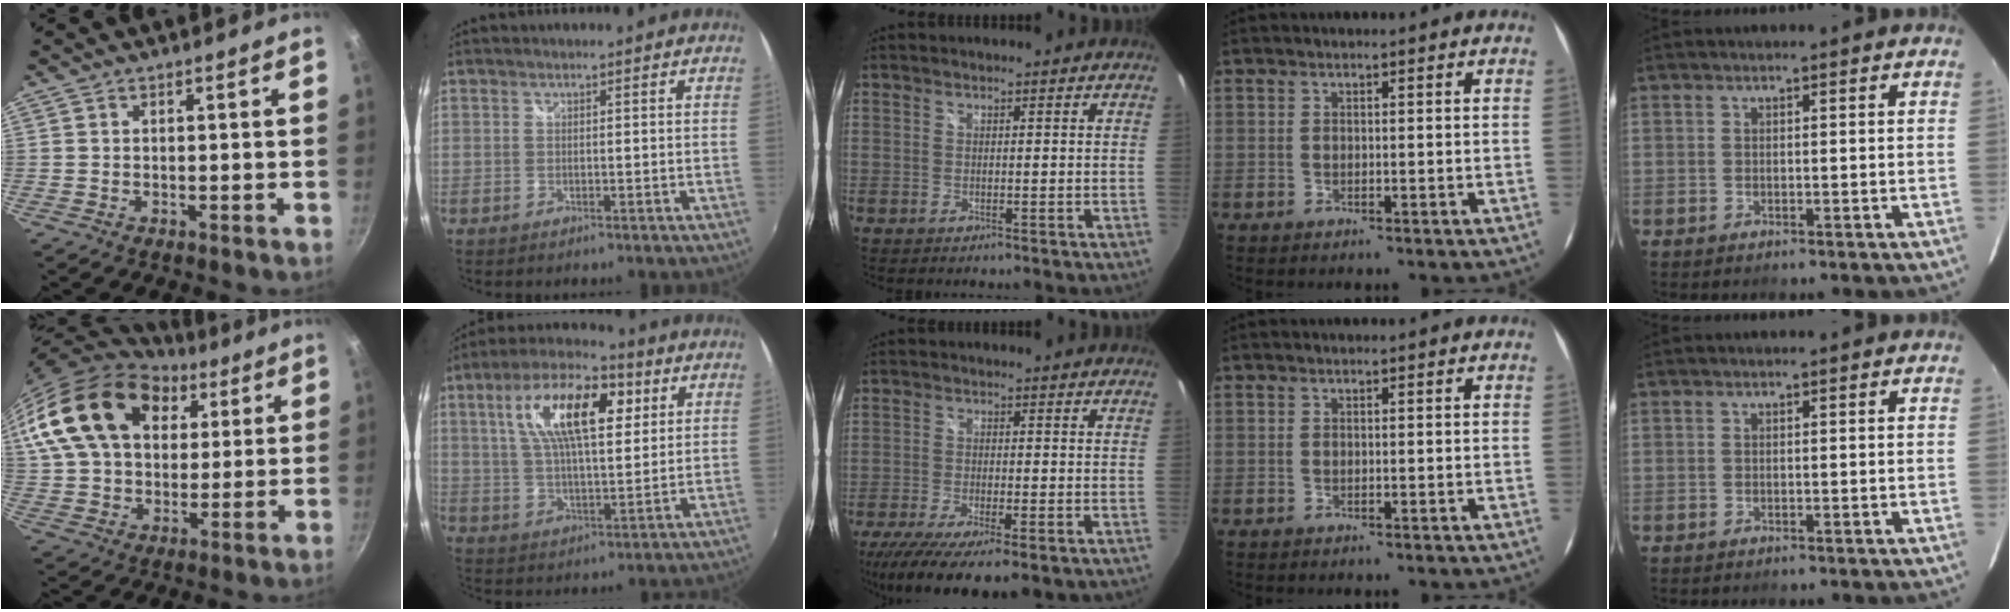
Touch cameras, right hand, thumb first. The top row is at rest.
{"thumb": {"total": 24.6, "force": [9.0, 16.9, 15.5], "torque": [-0.271, 0.006, 0.156]}, "index": {"total": 16.0, "force": [5.7, 6.4, 13.6], "torque": [-0.244, 0.028, 0.097]}, "middle": {"total": 13.8, "force": [-8.8, 3.7, 9.9], "torque": [-0.203, -0.059, -0.140]}}